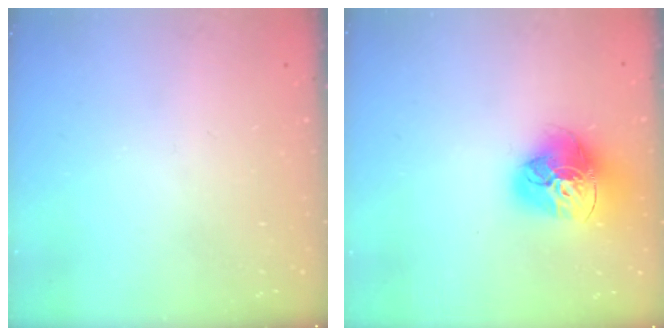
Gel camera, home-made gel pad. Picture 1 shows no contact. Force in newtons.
{"total": 18.0, "press": 17.9, "slide": 1.9}